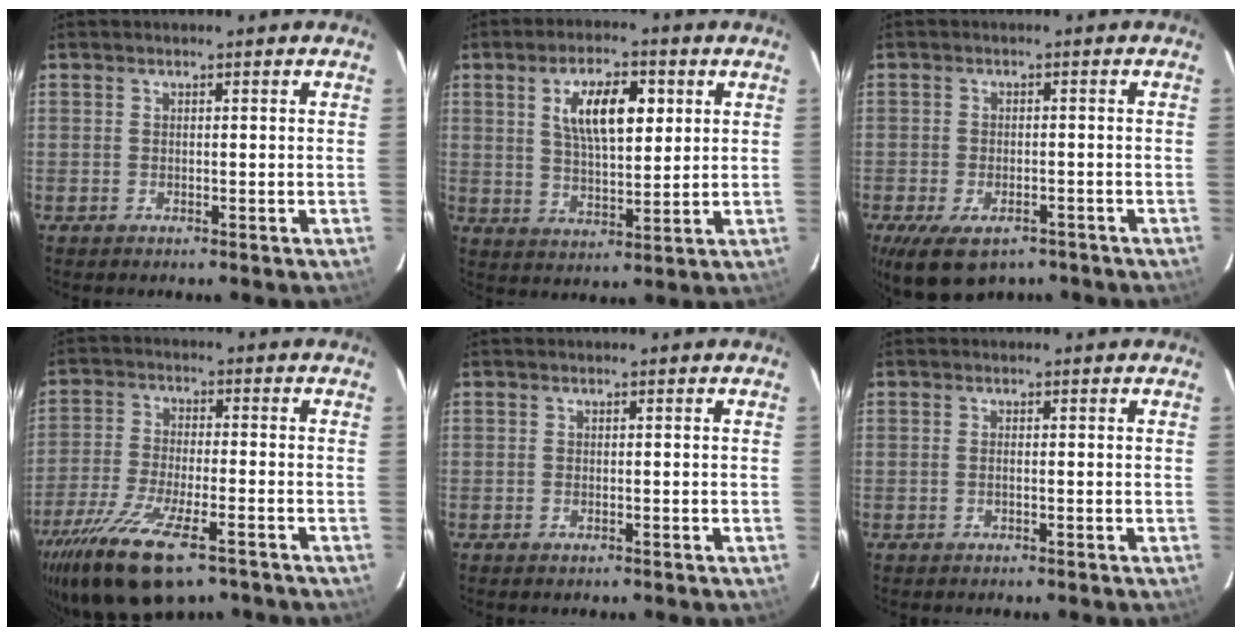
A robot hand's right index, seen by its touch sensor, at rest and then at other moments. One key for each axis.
{"total": 10.6, "fx": 3.5, "fy": 4.3, "fz": 9.0, "tx": -0.161, "ty": 0.011, "tz": 0.065}
{"total": 10.7, "fx": -6.9, "fy": 5.3, "fz": 6.2, "tx": -0.130, "ty": -0.027, "tz": -0.106}
{"total": 17.5, "fx": -11.4, "fy": 5.5, "fz": 12.1, "tx": -0.256, "ty": -0.058, "tz": -0.204}
{"total": 0.5, "fx": -0.3, "fy": 0.4, "fz": 0.2, "tx": -0.003, "ty": -0.002, "tz": -0.005}
{"total": 0.6, "fx": -0.1, "fy": 0.1, "fz": 0.6, "tx": -0.013, "ty": 0.002, "tz": -0.004}